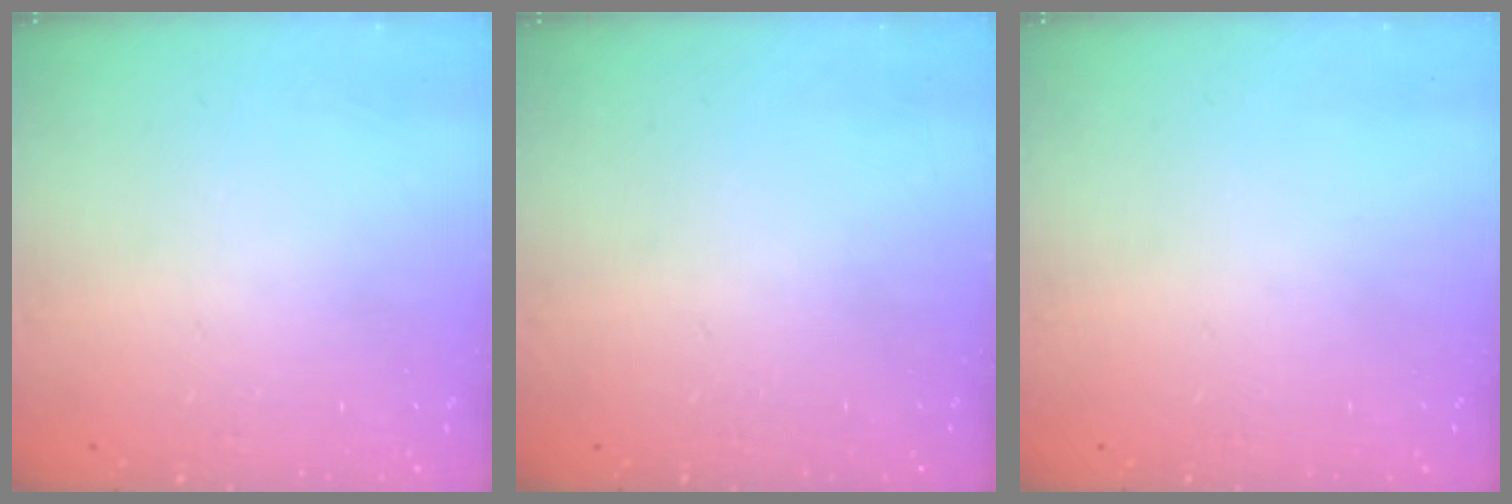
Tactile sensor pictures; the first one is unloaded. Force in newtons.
{"total": 0.0}
{"total": 0.0}